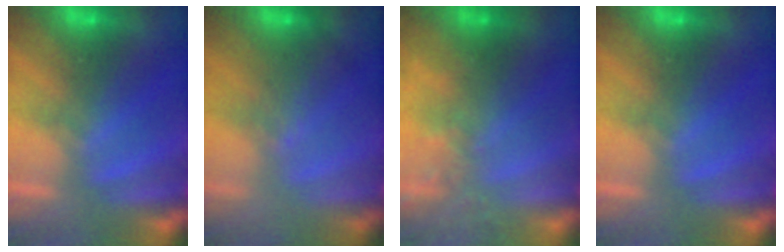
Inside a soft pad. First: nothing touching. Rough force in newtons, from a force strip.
{"total": 2.8}
{"total": 2.3}
{"total": 0.0}